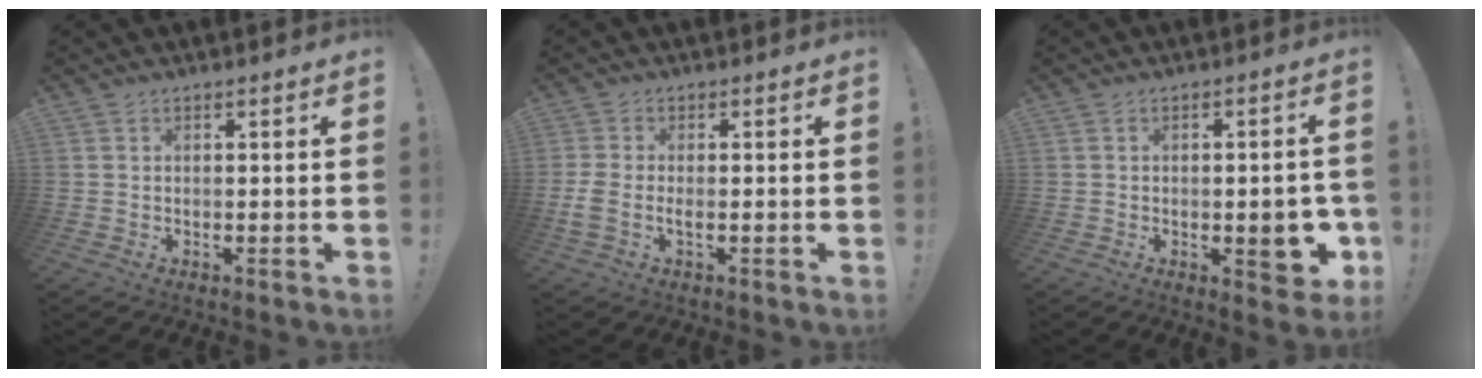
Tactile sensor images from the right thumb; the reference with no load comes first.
{"total": 4.0, "force": [-1.0, 1.3, 3.6], "torque": [-0.083, -0.010, -0.018]}
{"total": 8.5, "force": [-2.2, 3.8, 7.3], "torque": [-0.077, 0.004, -0.028]}